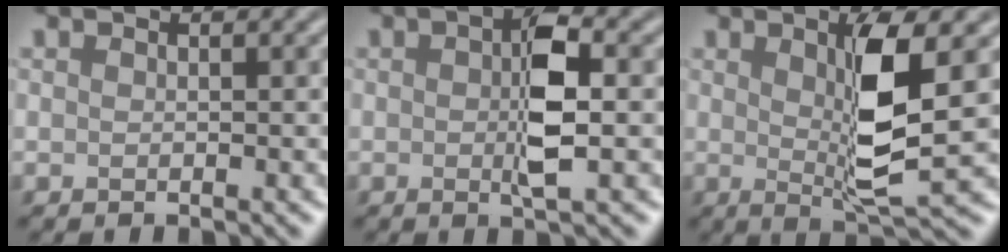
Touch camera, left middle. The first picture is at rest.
{"total": 4.6, "force": [0.0, 1.4, 4.3], "torque": [-0.073, 0.005, -0.002]}
{"total": 5.9, "force": [0.9, 1.1, 5.7], "torque": [-0.104, -0.011, 0.019]}